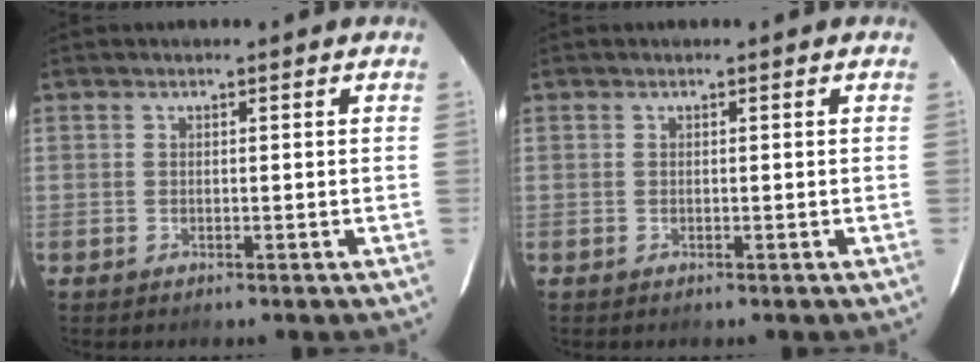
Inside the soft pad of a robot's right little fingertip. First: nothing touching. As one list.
[{"total": 0.0}]